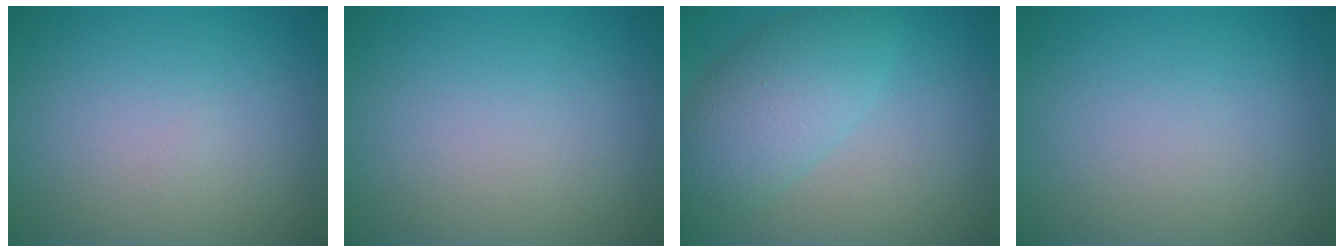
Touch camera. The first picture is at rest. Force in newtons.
{"total": 0.0}
{"total": 5.3, "press": 5.3, "slide": 0.2}
{"total": 0.0}